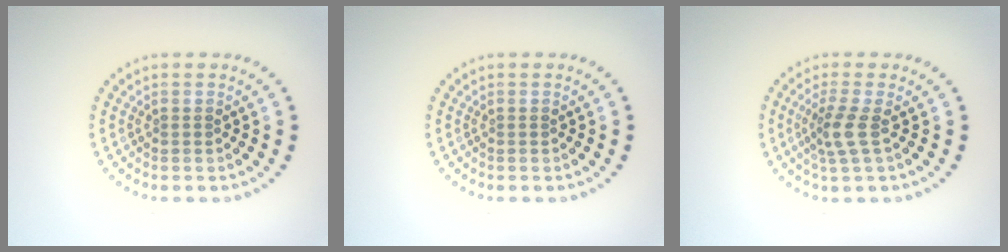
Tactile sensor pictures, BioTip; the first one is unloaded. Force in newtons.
{"total": 0.0}
{"total": 2.4, "press": 1.8, "slide": 1.6}